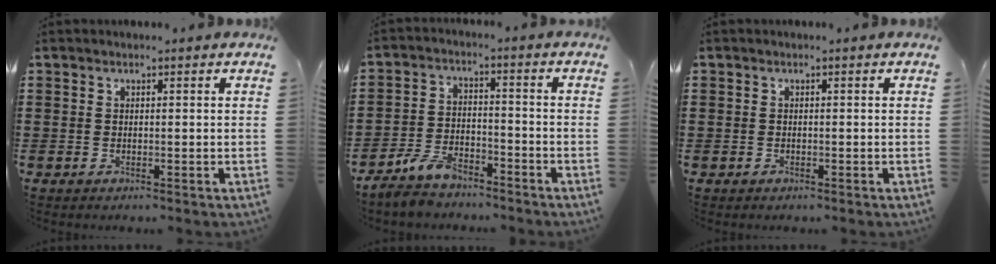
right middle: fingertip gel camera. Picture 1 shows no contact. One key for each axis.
{"total": 5.7, "fx": -5.1, "fy": 1.8, "fz": 1.8, "tx": -0.049, "ty": 0.003, "tz": -0.105}
{"total": 0.6, "fx": -0.4, "fy": 0.5, "fz": 0.0, "tx": 0.001, "ty": 0.004, "tz": -0.009}